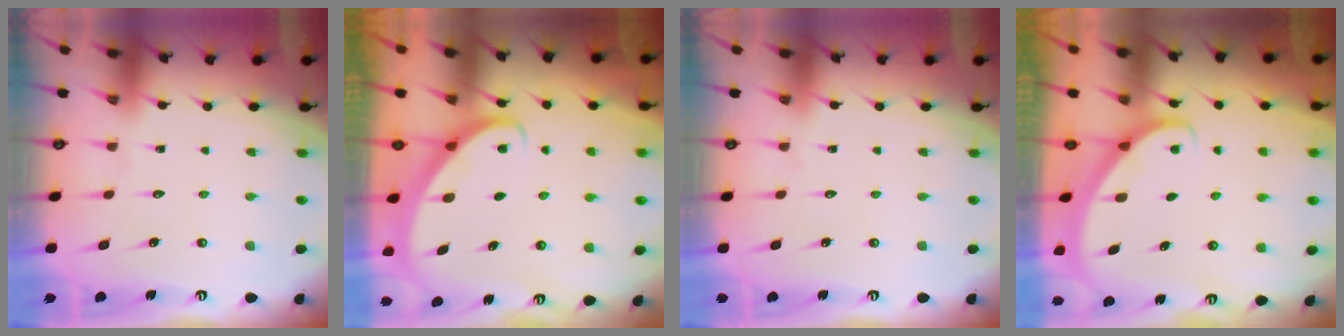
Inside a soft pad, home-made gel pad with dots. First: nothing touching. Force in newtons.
{"total": 2.9, "press": 2.9, "slide": 0.2}
{"total": 0.0}
{"total": 2.1, "press": 2.1, "slide": 0.1}